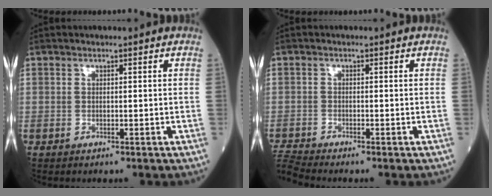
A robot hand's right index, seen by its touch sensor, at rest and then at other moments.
{"total": 2.8, "force": [-2.6, -1.0, -0.1], "torque": [-0.017, -0.022, -0.055]}